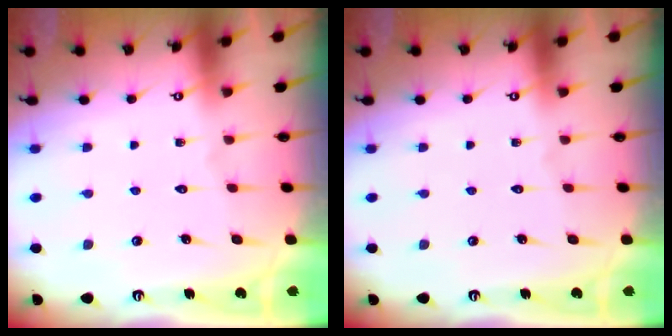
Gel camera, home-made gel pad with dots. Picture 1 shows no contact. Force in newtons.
{"total": 0.0}